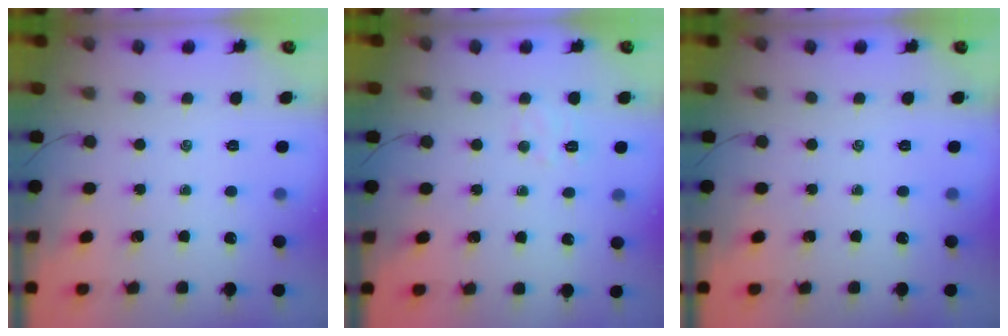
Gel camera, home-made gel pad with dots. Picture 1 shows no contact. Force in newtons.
{"total": 5.8, "press": 5.8, "slide": 1.0}
{"total": 0.0}